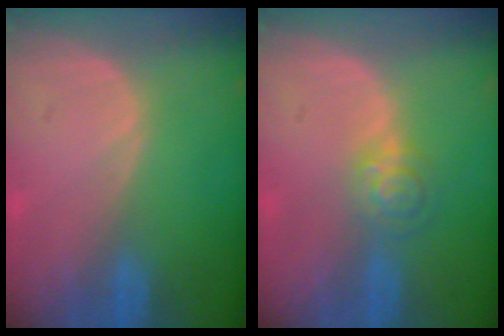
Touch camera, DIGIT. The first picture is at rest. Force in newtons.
{"total": 4.1, "press": 3.7, "slide": 1.7}